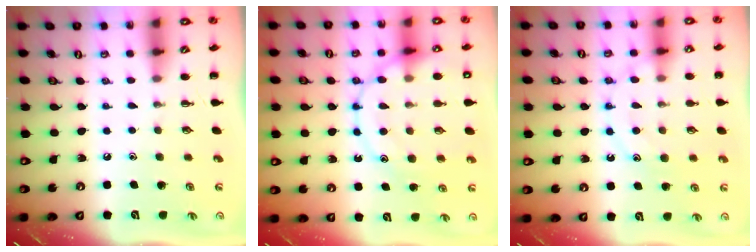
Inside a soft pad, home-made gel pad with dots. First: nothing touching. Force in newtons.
{"total": 17.8, "press": 17.7, "slide": 1.4}
{"total": 11.8, "press": 11.8, "slide": 0.7}